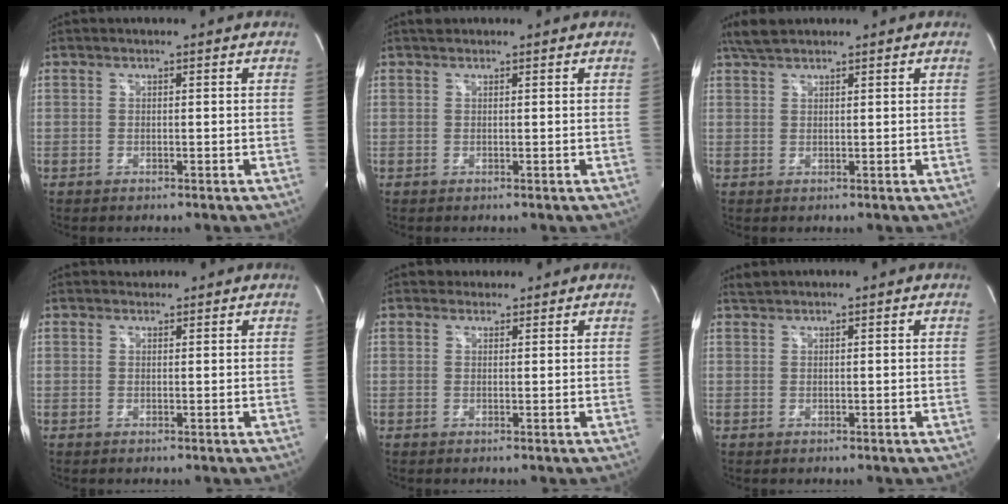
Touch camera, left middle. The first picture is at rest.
{"total": 0.9, "force": [0.8, 0.3, 0.2], "torque": [-0.014, 0.012, 0.016]}
{"total": 3.3, "force": [2.9, 0.7, 1.5], "torque": [-0.038, 0.015, 0.059]}
{"total": 1.0, "force": [0.9, 0.4, -0.2], "torque": [-0.005, 0.006, 0.013]}
{"total": 1.7, "force": [1.4, 0.8, -0.2], "torque": [0.004, 0.010, 0.019]}
{"total": 1.0, "force": [1.0, -0.2, 0.0], "torque": [-0.008, 0.009, 0.025]}